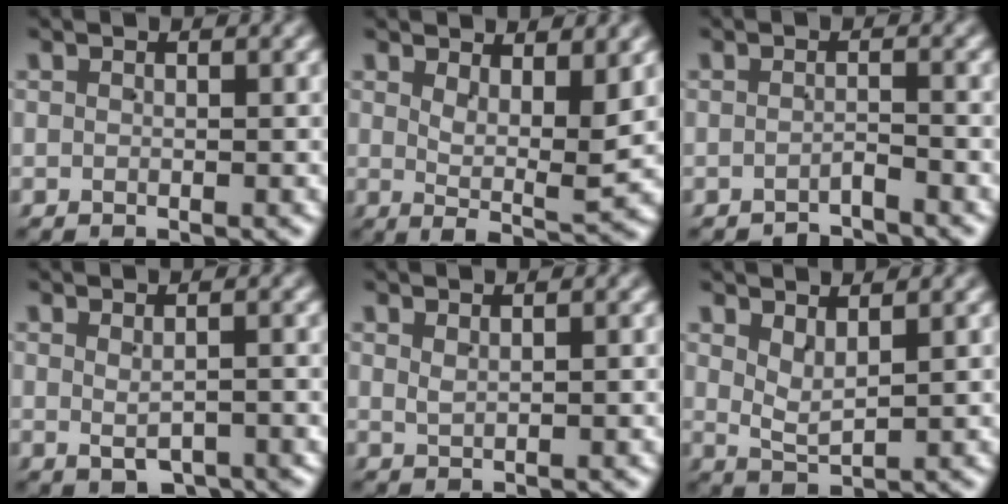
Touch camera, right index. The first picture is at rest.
{"total": 4.0, "force": [2.0, 0.9, 3.3], "torque": [-0.058, -0.021, 0.035]}
{"total": 1.8, "force": [-1.8, 0.0, 0.1], "torque": [0.000, -0.004, -0.034]}
{"total": 2.1, "force": [-0.8, 0.9, 1.7], "torque": [-0.020, -0.011, -0.002]}
{"total": 0.9, "force": [0.7, -0.2, 0.5], "torque": [-0.013, -0.002, 0.022]}
{"total": 2.3, "force": [1.8, 0.7, 1.4], "torque": [-0.029, -0.010, 0.039]}